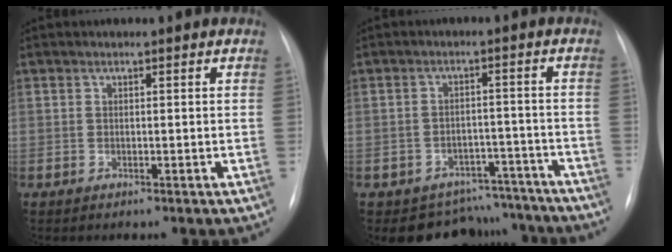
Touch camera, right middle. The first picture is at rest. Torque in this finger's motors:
{"motor_torque": [0.79, -0.95, 0.06, 0.02]}